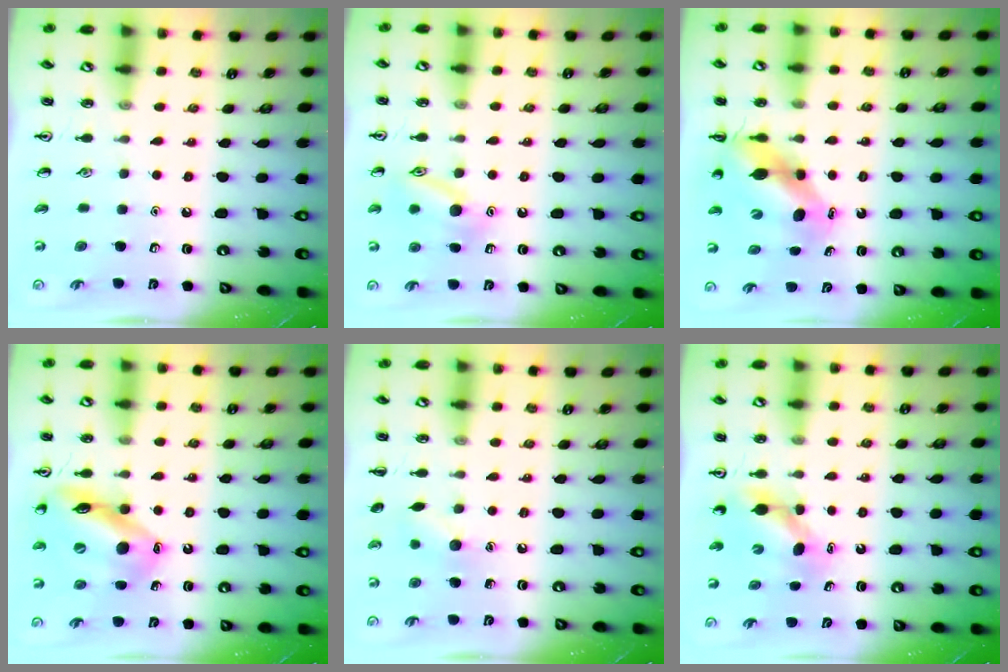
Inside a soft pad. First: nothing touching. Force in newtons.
{"total": 11.7, "press": 11.7, "slide": 0.7}
{"total": 9.5, "press": 9.2, "slide": 2.5}
{"total": 15.3, "press": 15.0, "slide": 2.8}
{"total": 7.5, "press": 7.3, "slide": 1.7}
{"total": 4.6, "press": 4.6, "slide": 0.4}